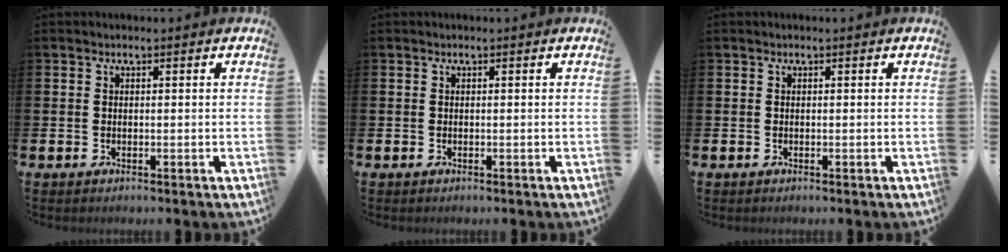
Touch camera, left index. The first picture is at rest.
{"total": 0.0}
{"total": 0.0}